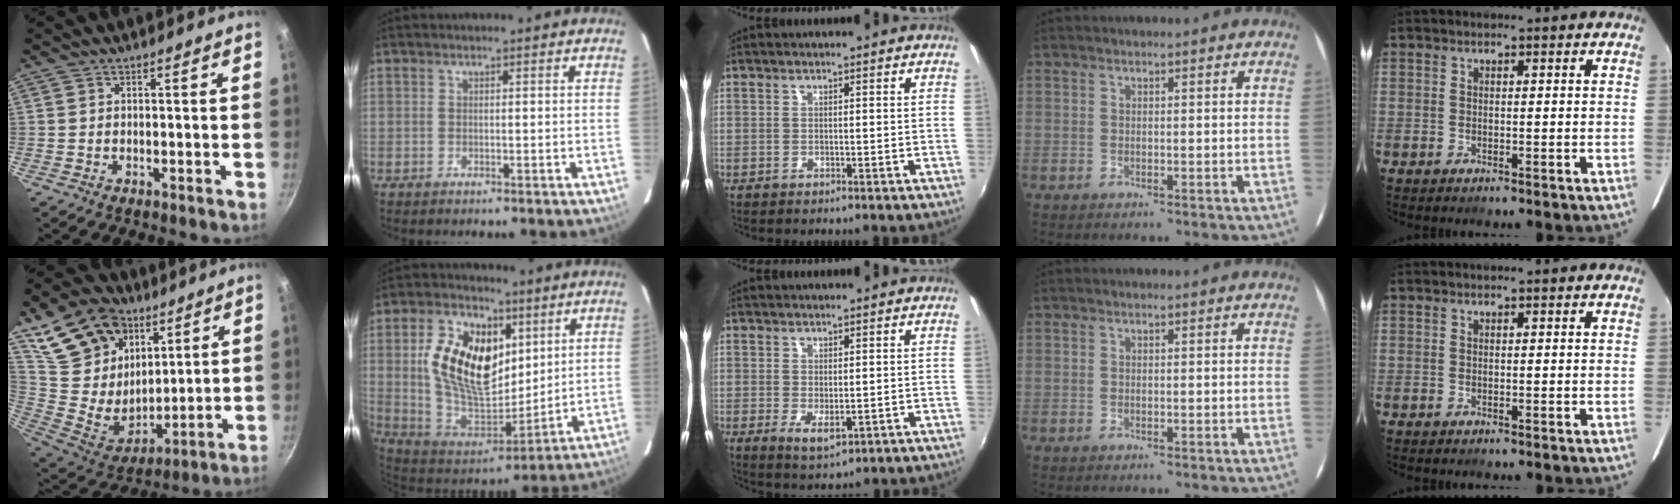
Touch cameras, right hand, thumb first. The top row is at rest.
{"thumb": {"total": 23.4, "force": [12.3, 16.0, 11.8], "torque": [-0.188, -0.063, 0.239]}, "index": {"total": 20.2, "force": [5.5, 12.2, 15.1], "torque": [-0.307, 0.009, 0.112]}, "middle": {"total": 3.9, "force": [-0.6, 1.9, 3.4], "torque": [-0.058, -0.013, -0.002]}}